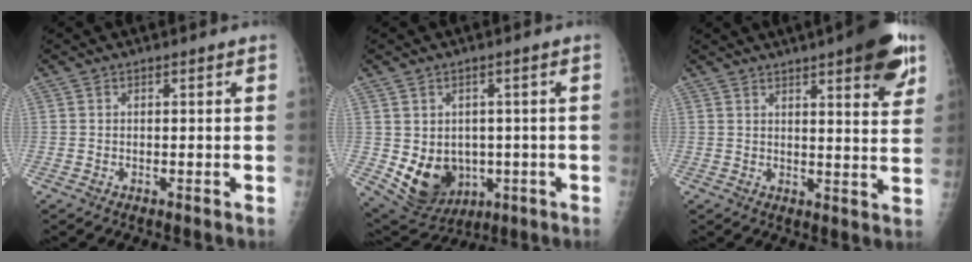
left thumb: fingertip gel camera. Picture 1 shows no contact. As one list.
[{"total": 11.3, "force": [-1.7, 9.1, 6.4], "torque": [-0.078, -0.001, 0.003]}, {"total": 13.5, "force": [7.7, 3.1, 10.6], "torque": [-0.113, -0.029, 0.095]}]